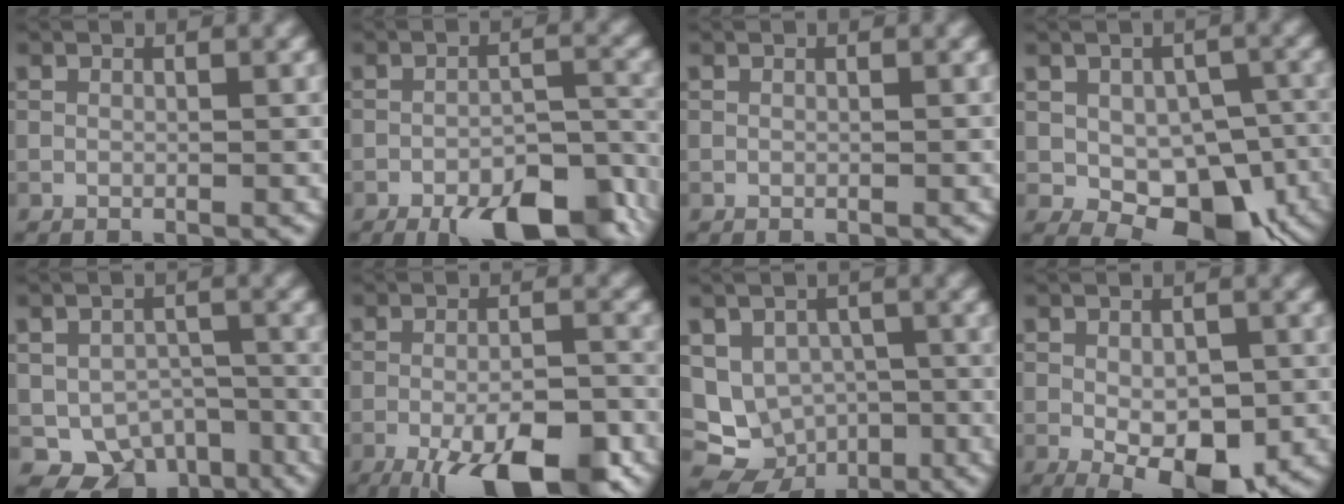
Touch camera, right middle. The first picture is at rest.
{"total": 10.4, "force": [-7.0, 3.8, 6.7], "torque": [-0.088, -0.008, -0.097]}
{"total": 0.0}
{"total": 9.6, "force": [-3.2, 6.1, 6.7], "torque": [-0.091, -0.019, -0.031]}
{"total": 6.4, "force": [-3.8, 4.3, 2.8], "torque": [-0.031, -0.025, -0.047]}
{"total": 11.5, "force": [-6.5, 3.8, 8.7], "torque": [-0.146, -0.016, -0.099]}
{"total": 7.8, "force": [-2.4, 6.7, 3.2], "torque": [-0.036, -0.006, -0.041]}
{"total": 7.6, "force": [-2.7, 3.5, 6.2], "torque": [-0.103, -0.018, -0.032]}